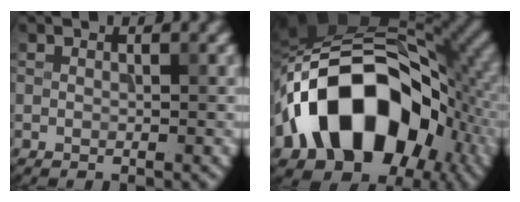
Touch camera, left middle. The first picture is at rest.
{"total": 16.6, "force": [-4.7, 11.2, 11.3], "torque": [-0.171, 0.022, -0.097]}